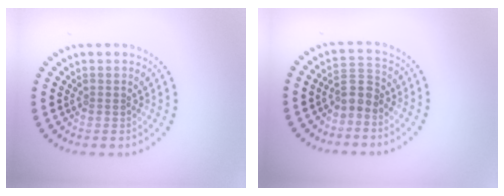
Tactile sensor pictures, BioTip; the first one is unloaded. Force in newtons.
{"total": 2.1, "press": 1.7, "slide": 1.2}